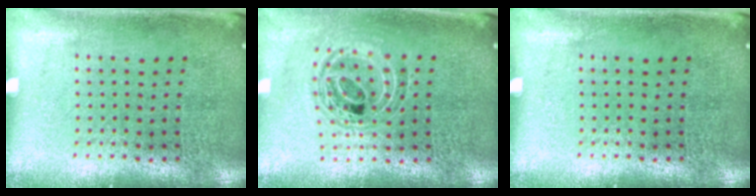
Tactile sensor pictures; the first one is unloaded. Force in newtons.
{"total": 0.8, "press": 0.8, "slide": 0.2}
{"total": 0.0}